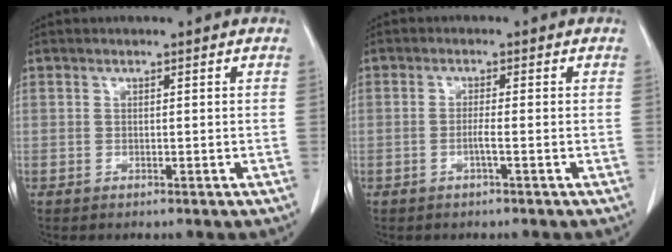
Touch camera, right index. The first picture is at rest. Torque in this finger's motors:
{"motor_torque": [-0.07, 0.01, 0.00, -0.01]}